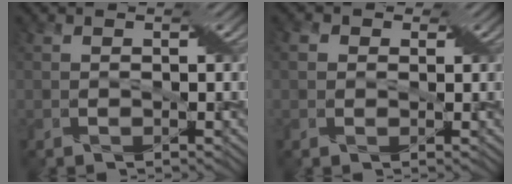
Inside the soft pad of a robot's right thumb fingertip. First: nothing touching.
{"total": 2.3, "force": [0.7, 2.1, 0.7], "torque": [-0.020, 0.005, -0.003]}